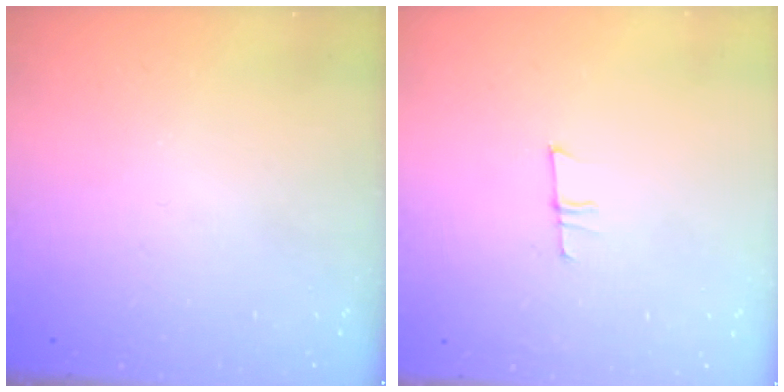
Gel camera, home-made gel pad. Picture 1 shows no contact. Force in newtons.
{"total": 5.3, "press": 5.3, "slide": 0.4}